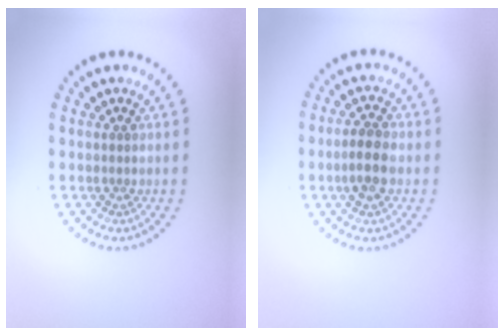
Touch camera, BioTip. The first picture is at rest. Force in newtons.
{"total": 2.9, "press": 2.8, "slide": 0.4}